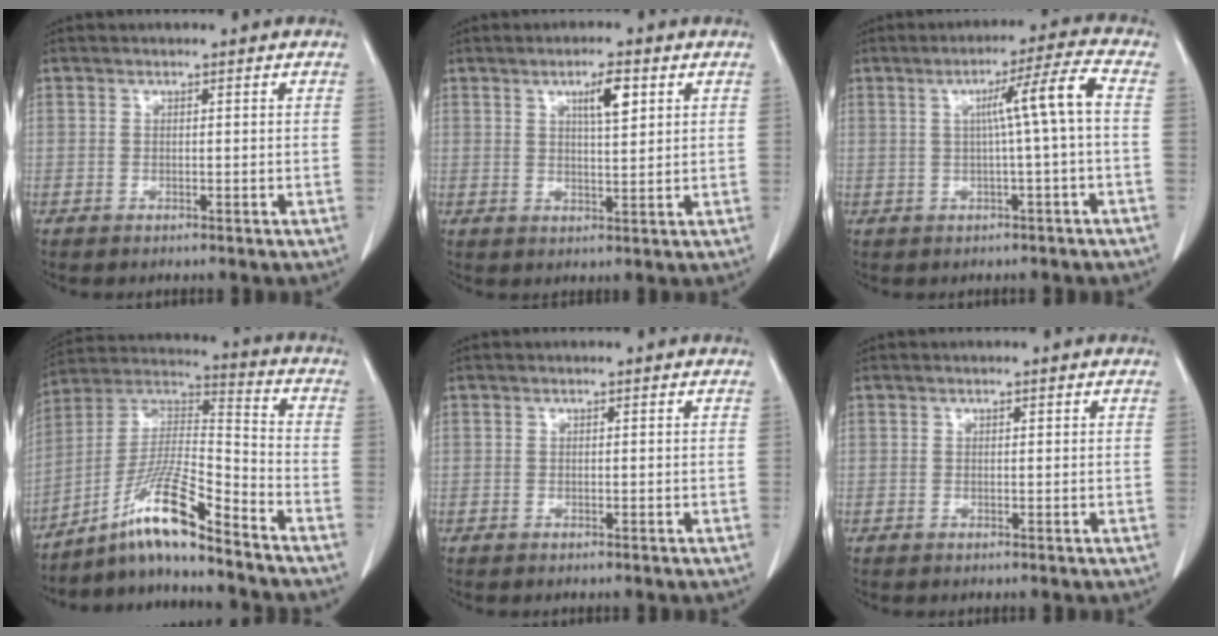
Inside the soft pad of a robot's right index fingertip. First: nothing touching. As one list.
[{"total": 4.7, "force": [2.1, 0.9, 4.1], "torque": [-0.069, -0.001, 0.037]}, {"total": 6.8, "force": [0.3, -1.3, 6.7], "torque": [-0.104, 0.014, 0.008]}, {"total": 13.1, "force": [-9.5, 0.1, 8.9], "torque": [-0.172, 0.008, -0.174]}, {"total": 0.0}, {"total": 0.0}]